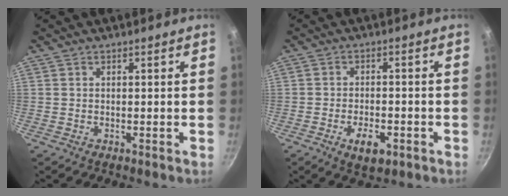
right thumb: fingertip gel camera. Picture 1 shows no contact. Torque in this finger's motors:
{"motor_torque": [-0.02, 0.03, -0.04, -0.12, 0.10]}